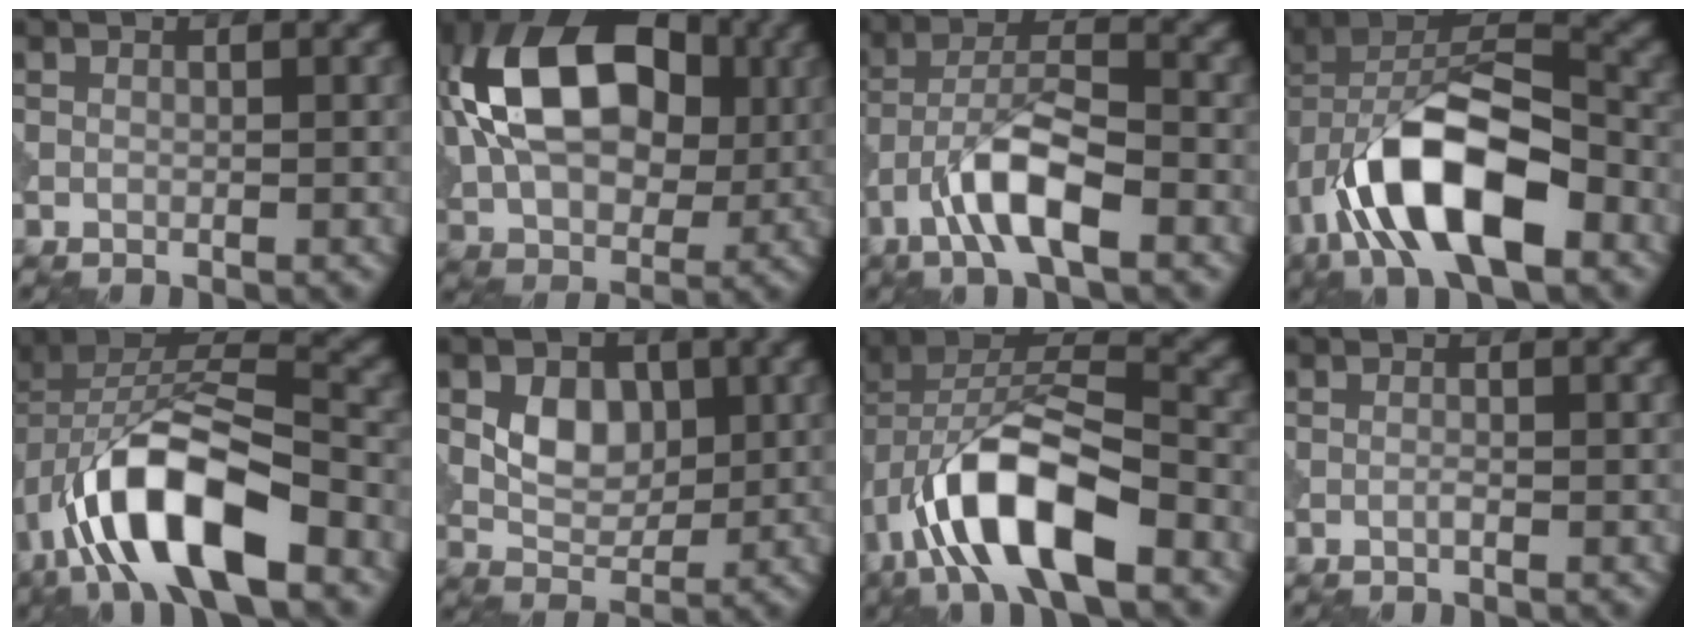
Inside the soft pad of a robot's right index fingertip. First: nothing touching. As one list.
[{"total": 14.6, "force": [2.3, 9.3, 11.0], "torque": [-0.195, 0.023, 0.026]}, {"total": 6.9, "force": [-3.4, 2.1, 5.6], "torque": [-0.102, 0.010, -0.067]}, {"total": 12.4, "force": [-5.2, 5.8, 9.7], "torque": [-0.174, 0.005, -0.094]}, {"total": 12.6, "force": [-5.6, 5.4, 9.9], "torque": [-0.182, 0.008, -0.099]}, {"total": 4.3, "force": [0.9, 3.1, 2.9], "torque": [-0.047, -0.003, 0.012]}, {"total": 11.3, "force": [-5.0, 4.7, 9.0], "torque": [-0.169, 0.012, -0.092]}, {"total": 0.5, "force": [-0.3, 0.0, 0.4], "torque": [-0.010, 0.000, -0.007]}]